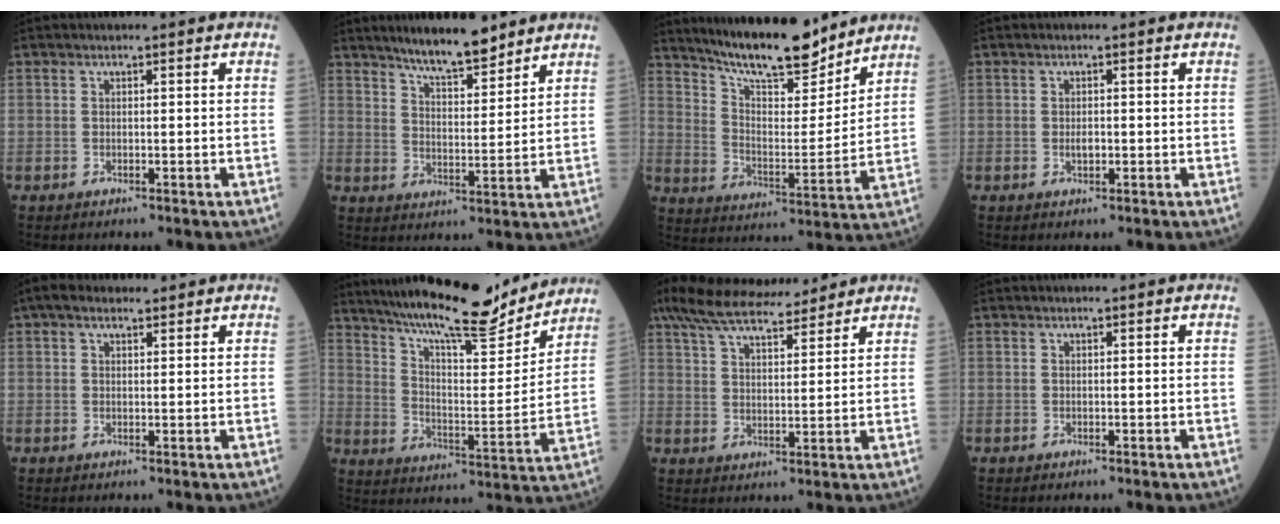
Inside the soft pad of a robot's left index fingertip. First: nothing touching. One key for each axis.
{"total": 8.6, "fx": 7.2, "fy": 1.4, "fz": 4.4, "tx": -0.078, "ty": 0.001, "tz": 0.125}
{"total": 16.0, "fx": 13.9, "fy": 2.6, "fz": 7.4, "tx": -0.124, "ty": -0.005, "tz": 0.232}
{"total": 1.2, "fx": -0.2, "fy": 0.6, "fz": 1.1, "tx": -0.021, "ty": 0.000, "tz": -0.002}
{"total": 3.0, "fx": 2.1, "fy": 1.4, "fz": 1.6, "tx": -0.036, "ty": 0.028, "tz": 0.036}
{"total": 19.5, "fx": 17.3, "fy": 2.4, "fz": 8.7, "tx": -0.149, "ty": -0.006, "tz": 0.263}
{"total": 15.3, "fx": 13.1, "fy": 3.2, "fz": 7.1, "tx": -0.141, "ty": 0.037, "tz": 0.219}
{"total": 0.0}